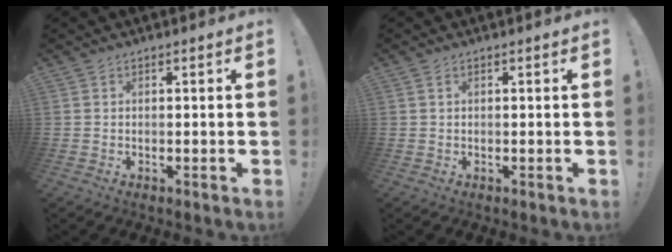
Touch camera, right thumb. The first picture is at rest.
{"total": 0.6, "force": [0.3, 0.2, 0.5], "torque": [-0.012, 0.002, 0.007]}